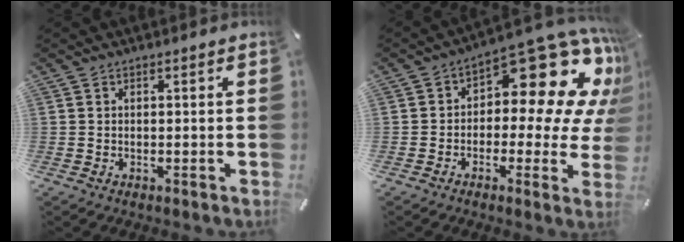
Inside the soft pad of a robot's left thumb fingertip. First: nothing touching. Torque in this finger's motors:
{"motor_torque": [0.62, 0.60, 0.96, 0.20, 0.24]}